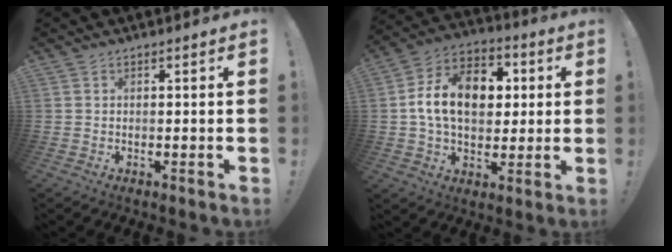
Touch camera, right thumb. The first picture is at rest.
{"total": 17.4, "force": [2.3, 12.2, 12.2], "torque": [-0.191, 0.005, 0.044]}